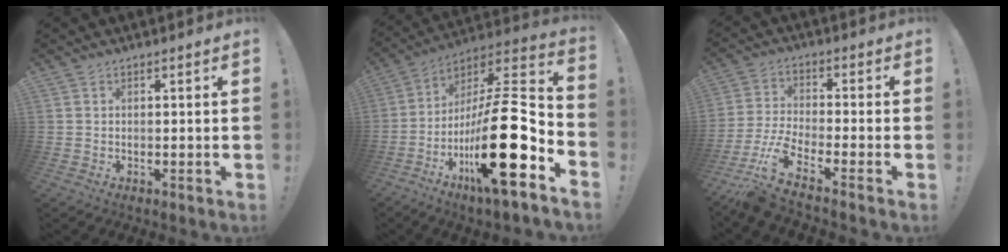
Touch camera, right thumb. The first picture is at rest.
{"total": 26.8, "force": [-7.5, 6.8, 24.8], "torque": [-0.425, 0.022, -0.126]}
{"total": 8.5, "force": [-5.6, 2.5, 5.9], "torque": [-0.138, 0.001, -0.107]}